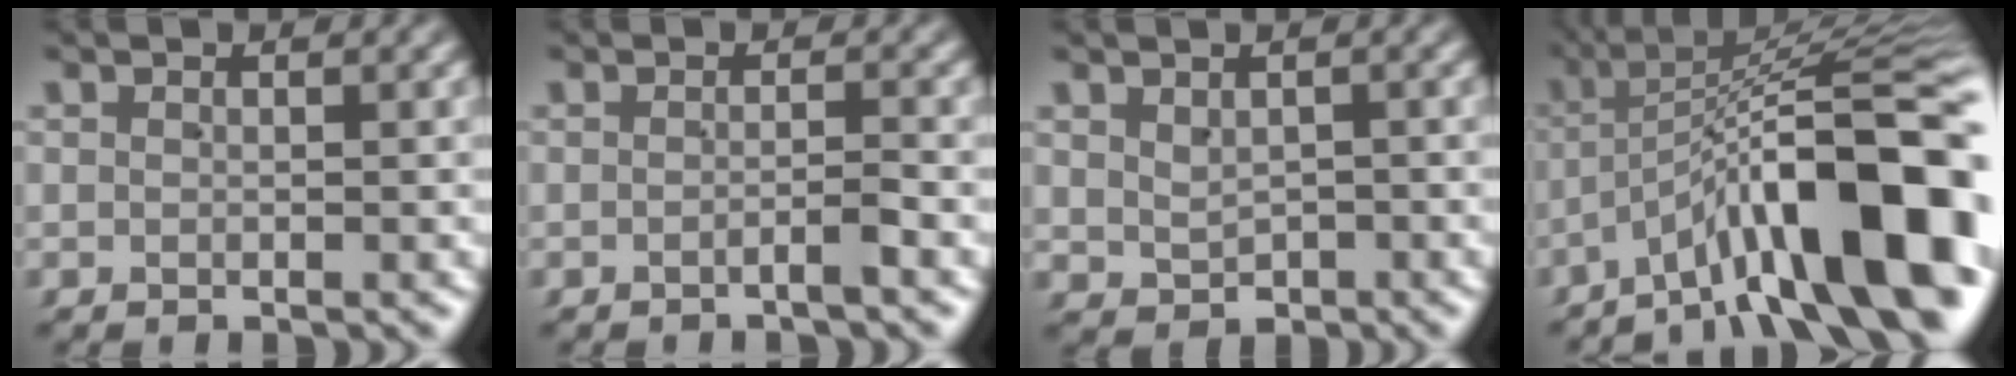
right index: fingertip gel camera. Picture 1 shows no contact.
{"total": 1.1, "force": [-0.9, -0.2, 0.7], "torque": [-0.008, 0.005, -0.021]}
{"total": 1.4, "force": [0.3, 1.2, 0.7], "torque": [0.000, -0.009, 0.018]}
{"total": 14.3, "force": [-3.9, 5.6, 12.5], "torque": [-0.176, -0.009, -0.052]}